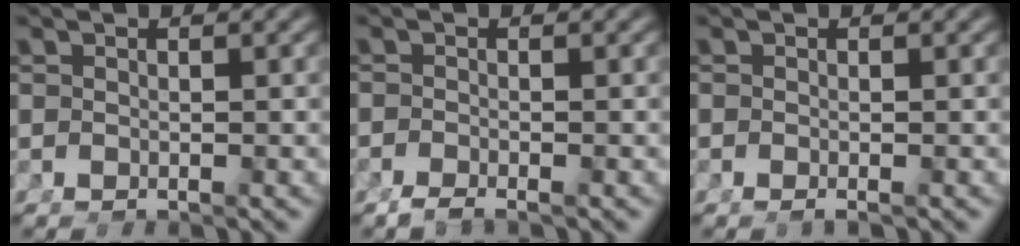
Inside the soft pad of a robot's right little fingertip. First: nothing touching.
{"total": 1.6, "force": [-1.5, 0.0, 0.5], "torque": [-0.006, -0.006, -0.024]}
{"total": 0.7, "force": [-0.6, 0.2, 0.4], "torque": [-0.007, -0.001, -0.010]}